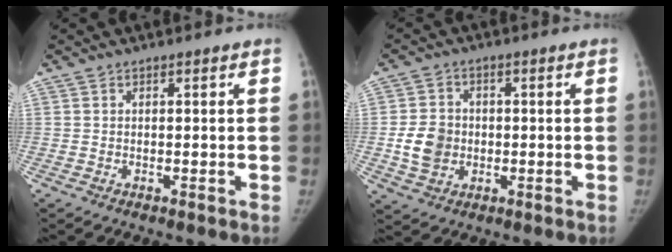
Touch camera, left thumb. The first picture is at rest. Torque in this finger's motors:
{"motor_torque": [0.21, 1.08, 0.46, -0.50, 0.16]}